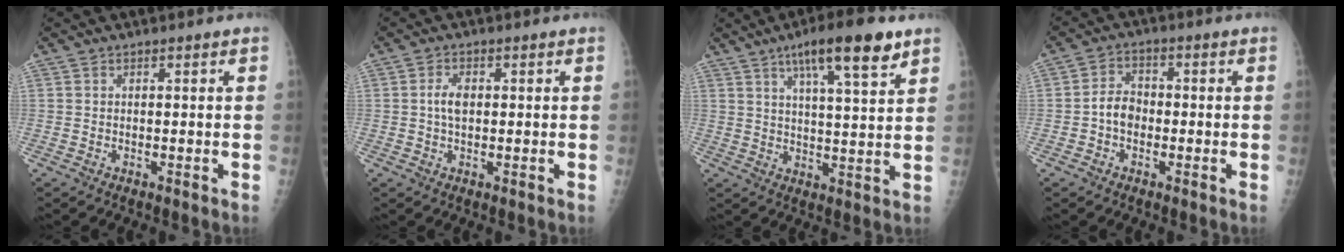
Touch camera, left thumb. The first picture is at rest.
{"total": 3.1, "force": [0.2, 1.8, 2.5], "torque": [-0.048, 0.004, 0.002]}
{"total": 12.3, "force": [7.3, 2.3, 9.7], "torque": [-0.144, -0.026, 0.113]}
{"total": 4.5, "force": [-1.2, 3.4, 2.8], "torque": [-0.035, 0.018, -0.029]}